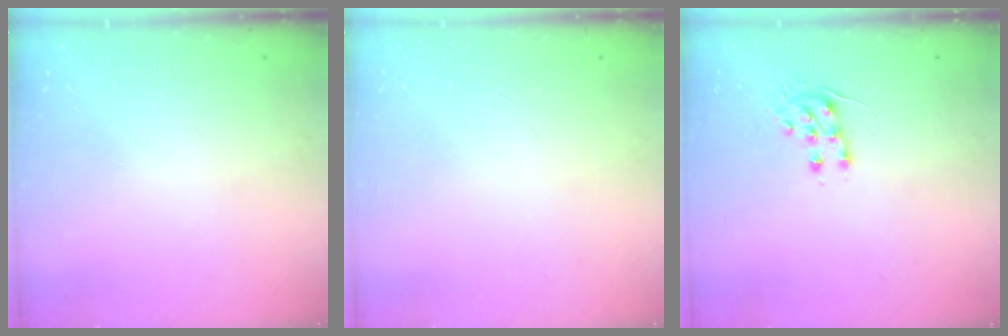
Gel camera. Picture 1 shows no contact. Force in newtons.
{"total": 0.0}
{"total": 7.4, "press": 7.4, "slide": 0.7}